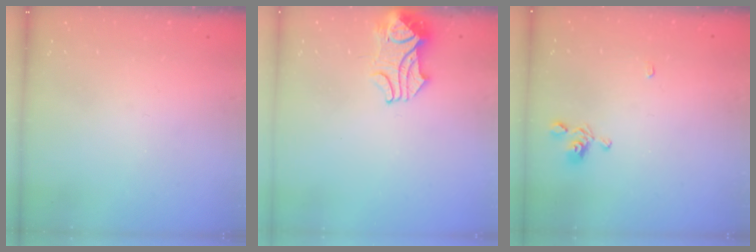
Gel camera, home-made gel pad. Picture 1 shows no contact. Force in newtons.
{"total": 2.3, "press": 2.2, "slide": 0.5}
{"total": 2.2, "press": 2.2, "slide": 0.2}